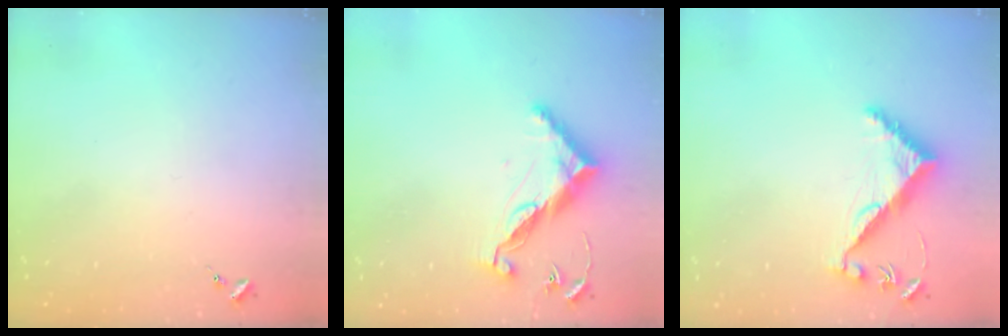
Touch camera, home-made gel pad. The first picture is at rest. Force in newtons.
{"total": 11.6, "press": 11.6, "slide": 0.4}
{"total": 8.0, "press": 8.0, "slide": 0.5}